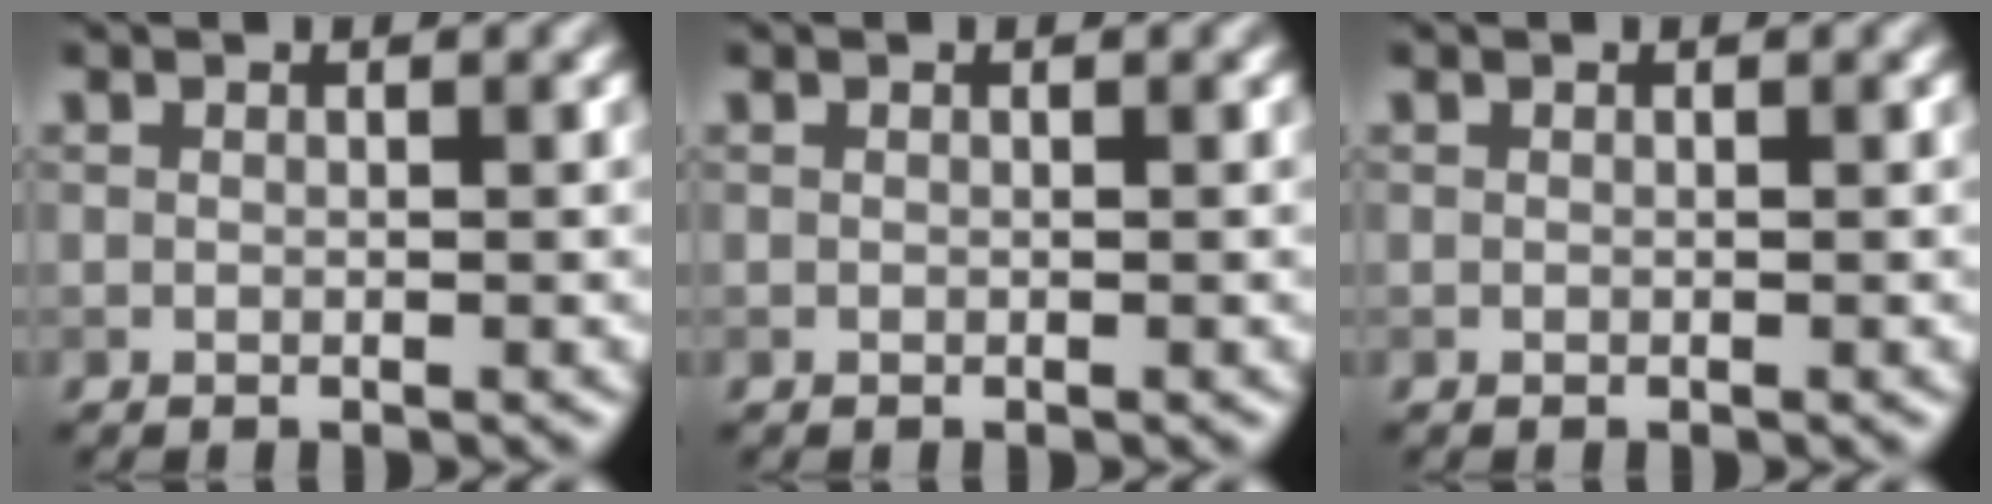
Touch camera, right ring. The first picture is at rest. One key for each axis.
{"total": 0.0}
{"total": 0.0}